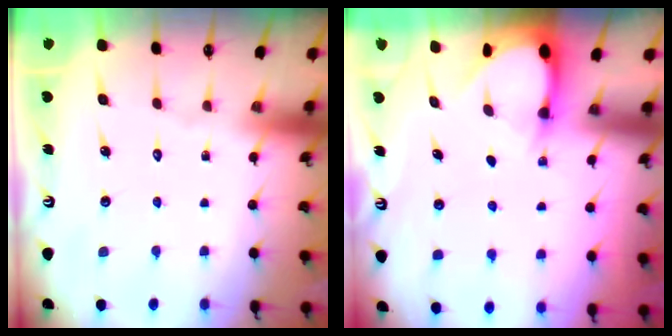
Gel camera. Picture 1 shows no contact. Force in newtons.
{"total": 2.9, "press": 2.9, "slide": 0.3}